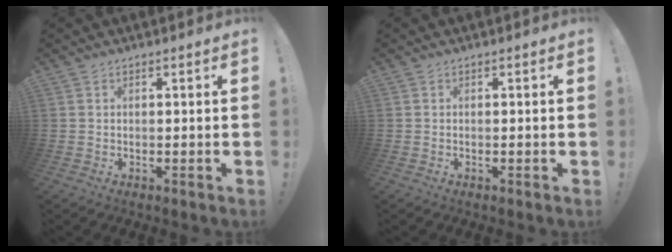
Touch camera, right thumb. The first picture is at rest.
{"total": 0.0}